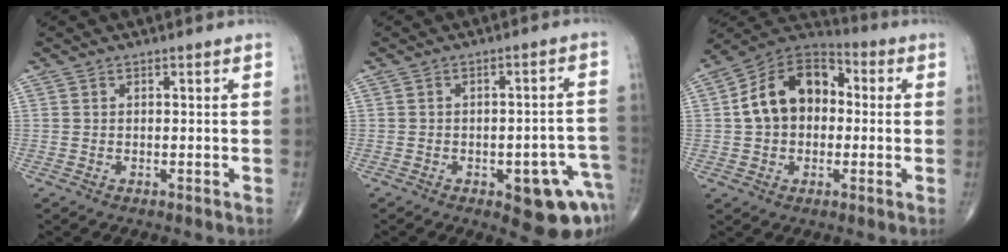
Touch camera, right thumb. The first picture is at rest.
{"total": 11.9, "force": [-5.2, 4.8, 9.6], "torque": [-0.083, 0.034, -0.053]}
{"total": 14.9, "force": [0.9, 10.7, 10.4], "torque": [-0.147, 0.037, 0.003]}